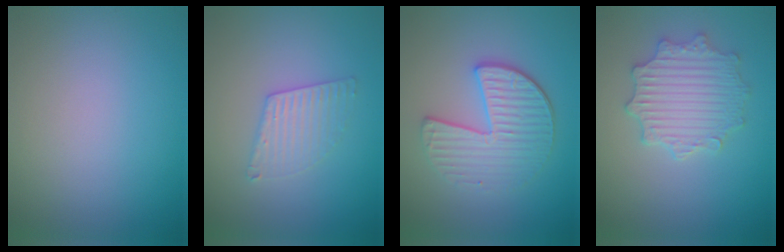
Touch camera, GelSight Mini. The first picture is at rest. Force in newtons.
{"total": 2.5, "press": 2.5, "slide": 0.2}
{"total": 4.1, "press": 3.6, "slide": 1.8}
{"total": 4.5, "press": 3.8, "slide": 2.4}